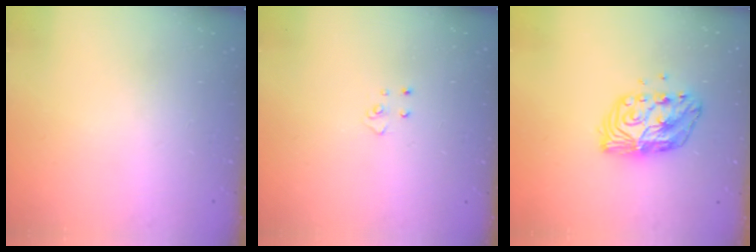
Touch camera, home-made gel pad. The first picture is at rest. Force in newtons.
{"total": 4.7, "press": 4.6, "slide": 0.4}
{"total": 11.3, "press": 11.3, "slide": 0.7}